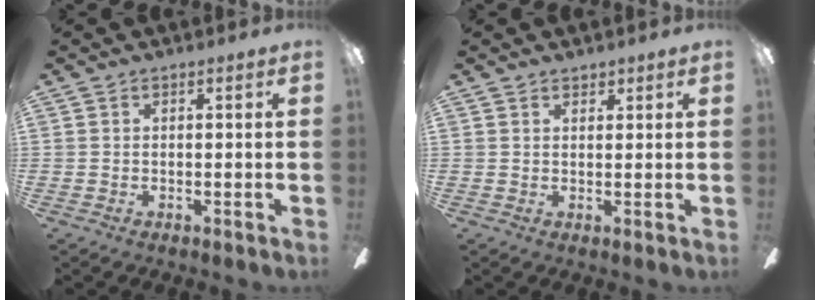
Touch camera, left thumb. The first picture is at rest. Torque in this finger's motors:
{"motor_torque": [-0.09, 0.12, -0.04, -0.07, 0.02]}